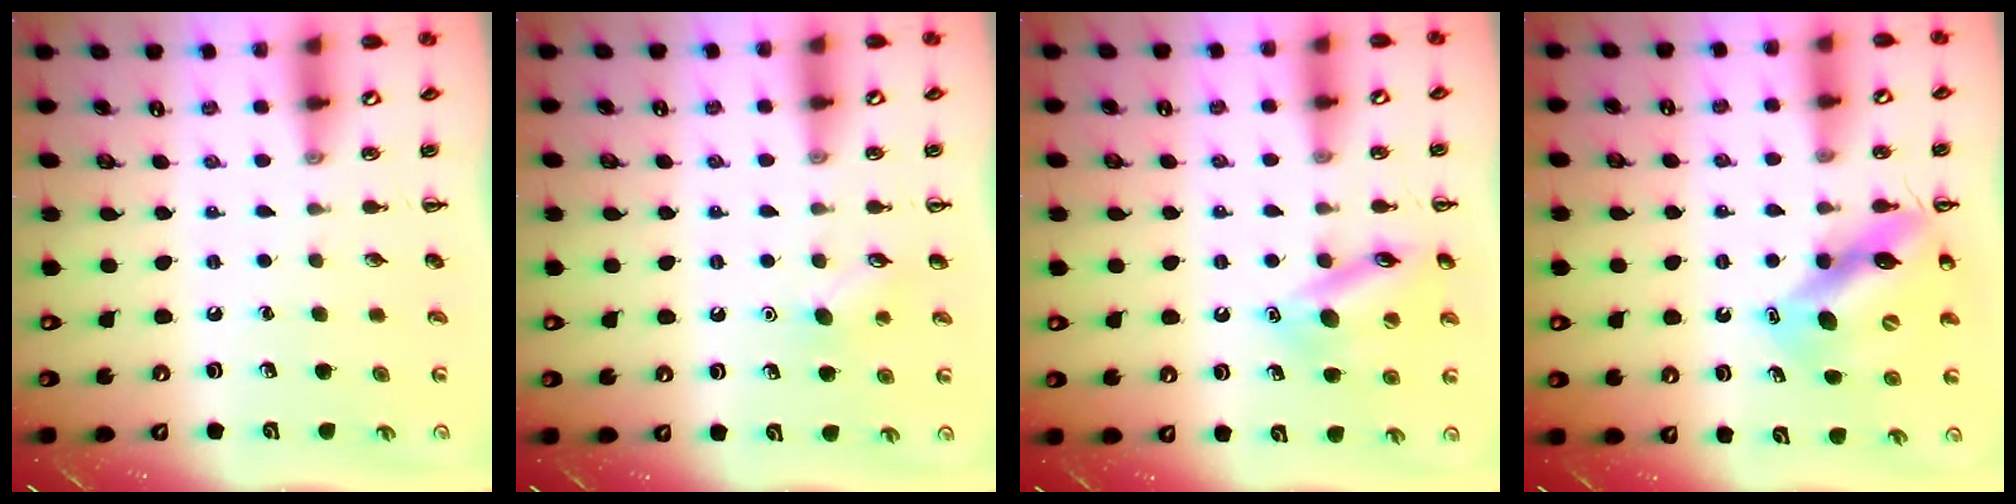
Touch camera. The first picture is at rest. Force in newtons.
{"total": 5.9, "press": 5.7, "slide": 1.3}
{"total": 14.2, "press": 14.2, "slide": 1.4}
{"total": 11.8, "press": 11.3, "slide": 3.3}